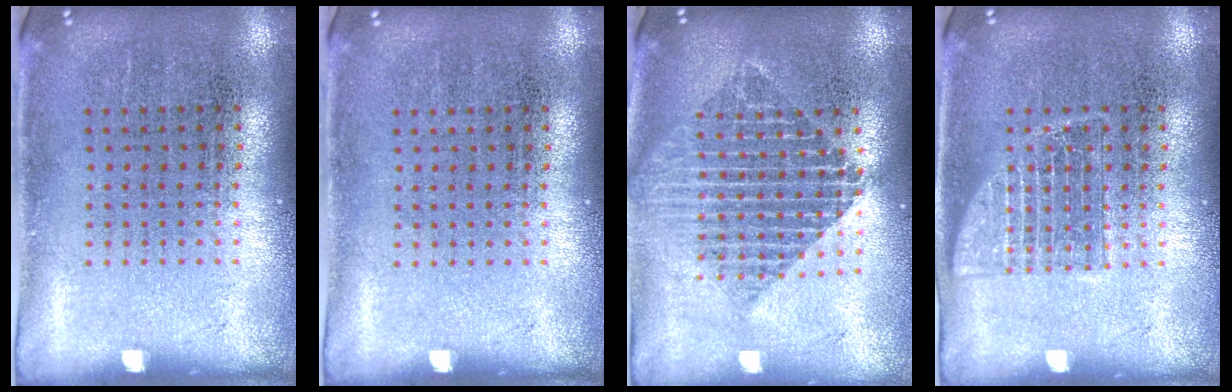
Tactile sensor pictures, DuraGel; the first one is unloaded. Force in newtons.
{"total": 0.0}
{"total": 2.0, "press": 1.6, "slide": 1.2}
{"total": 2.0, "press": 2.0, "slide": 0.4}